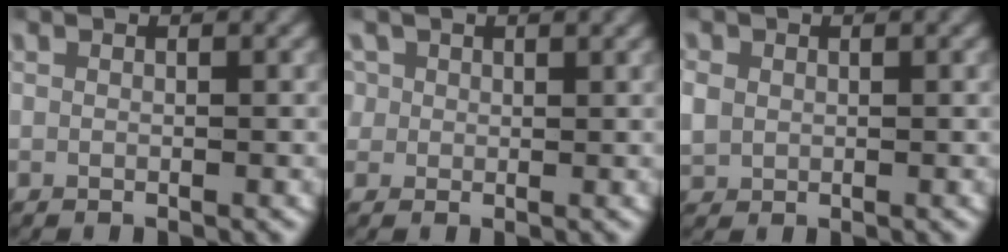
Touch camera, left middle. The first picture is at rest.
{"total": 2.7, "force": [1.4, 2.2, 0.7], "torque": [-0.020, 0.000, 0.026]}
{"total": 2.6, "force": [0.3, 2.3, 1.1], "torque": [-0.039, -0.003, 0.012]}